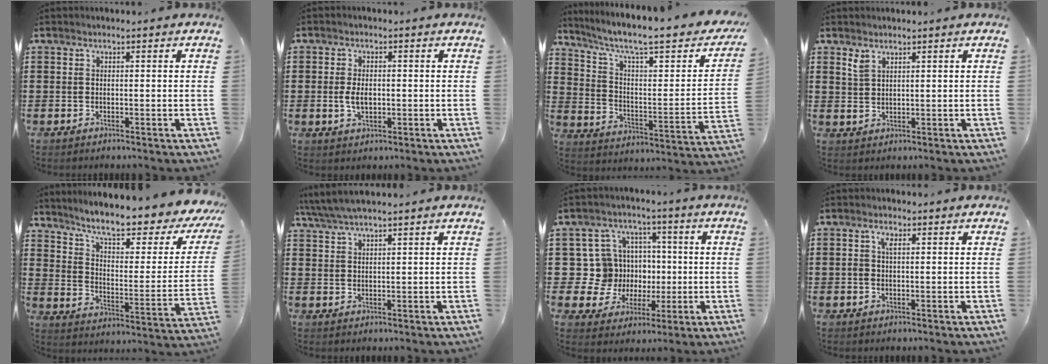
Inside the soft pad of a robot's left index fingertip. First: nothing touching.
{"total": 3.6, "force": [-0.2, 2.0, 3.0], "torque": [-0.065, 0.003, -0.005]}
{"total": 7.9, "force": [5.6, 1.3, 5.5], "torque": [-0.120, -0.040, 0.086]}
{"total": 2.3, "force": [1.7, 0.9, 1.2], "torque": [-0.028, 0.001, 0.033]}
{"total": 8.9, "force": [7.2, 0.7, 5.3], "torque": [-0.113, -0.056, 0.114]}
{"total": 3.5, "force": [3.1, 0.2, 1.7], "torque": [-0.041, -0.002, 0.057]}
{"total": 11.0, "force": [0.7, 10.6, 3.0], "torque": [-0.120, 0.010, 0.025]}
{"total": 2.1, "force": [0.5, 1.0, 1.8], "torque": [-0.046, 0.006, 0.004]}